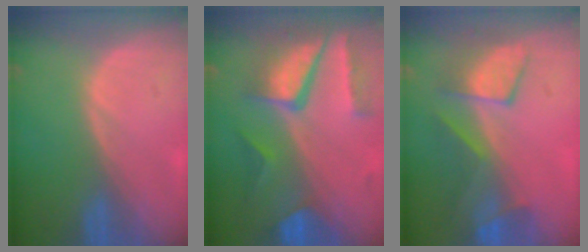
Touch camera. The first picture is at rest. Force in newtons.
{"total": 10.4, "press": 8.8, "slide": 5.5}
{"total": 8.1, "press": 7.6, "slide": 2.7}